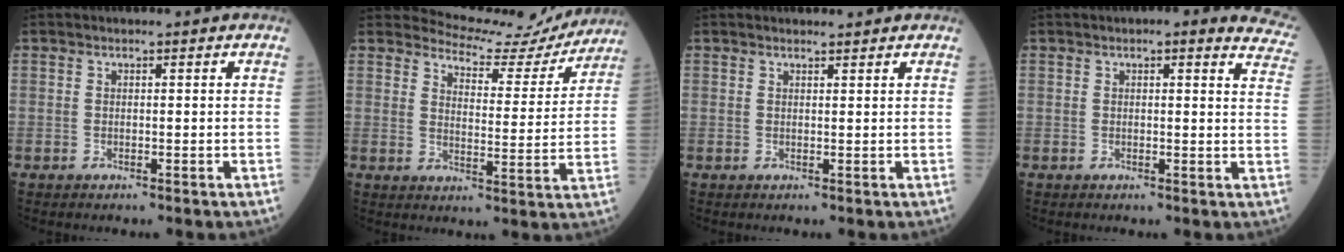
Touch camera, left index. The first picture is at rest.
{"total": 11.0, "force": [10.8, 2.1, 0.0], "torque": [-0.001, -0.029, 0.129]}
{"total": 1.3, "force": [1.3, 0.2, 0.2], "torque": [-0.009, 0.001, 0.020]}
{"total": 8.8, "force": [7.6, 2.3, 3.8], "torque": [-0.014, -0.020, 0.047]}